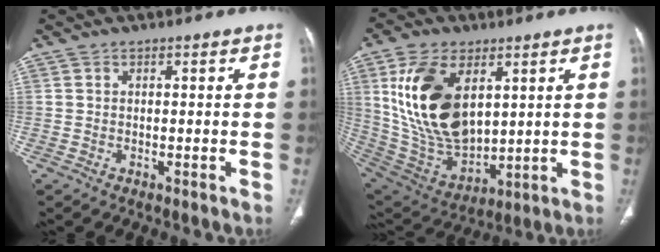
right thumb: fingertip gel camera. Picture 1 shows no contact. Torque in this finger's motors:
{"motor_torque": [-1.16, 2.13, 1.81, 0.96, 0.29]}